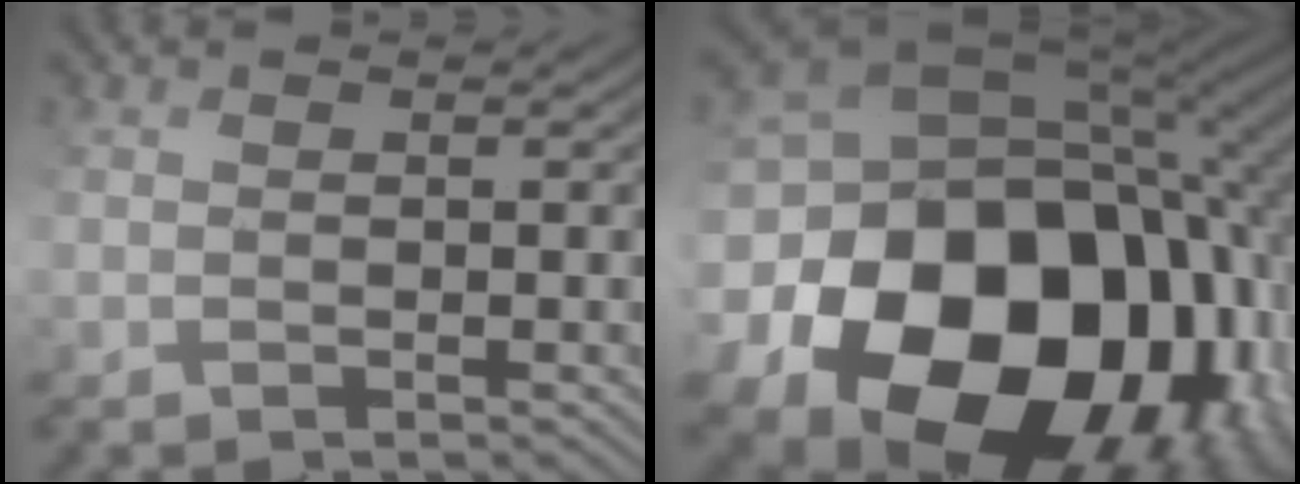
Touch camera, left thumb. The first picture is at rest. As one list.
[{"total": 21.2, "force": [-4.5, 16.4, 12.7], "torque": [-0.296, -0.038, -0.042]}]